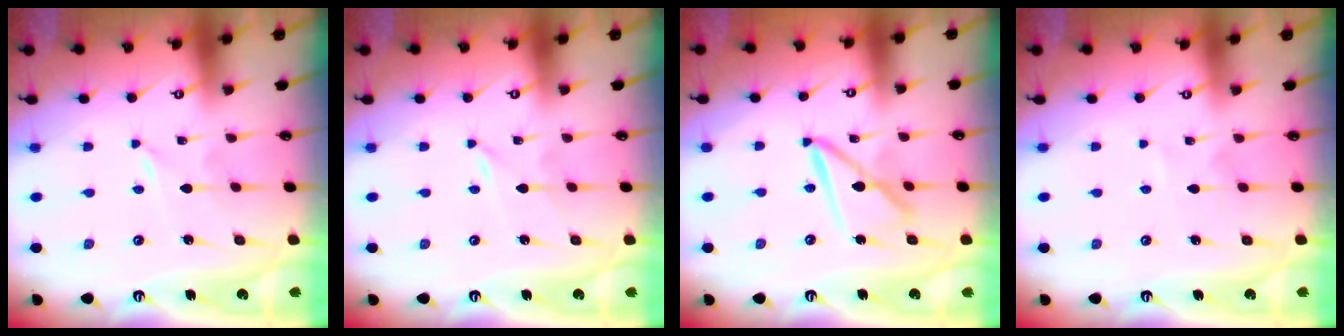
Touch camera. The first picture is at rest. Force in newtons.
{"total": 0.0}
{"total": 10.8, "press": 10.7, "slide": 1.0}
{"total": 2.2, "press": 2.2, "slide": 0.2}